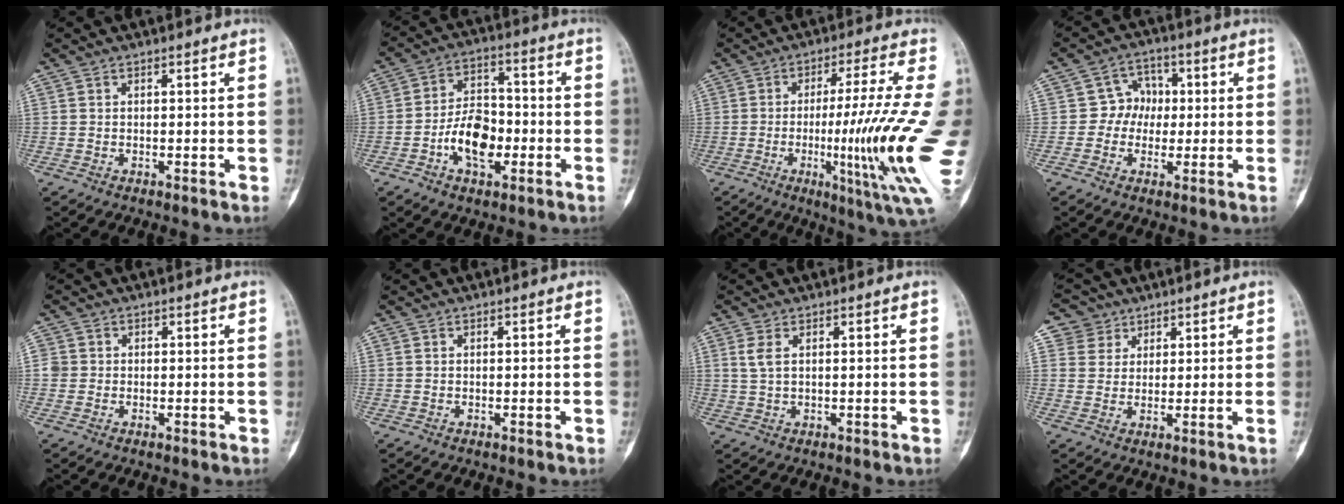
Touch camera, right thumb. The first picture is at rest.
{"total": 10.4, "force": [-3.1, 6.1, 7.8], "torque": [-0.116, 0.028, -0.058]}
{"total": 18.8, "force": [-2.1, 0.8, 18.6], "torque": [-0.293, -0.017, -0.029]}
{"total": 5.9, "force": [0.1, 5.5, 2.2], "torque": [0.008, 0.016, -0.009]}
{"total": 1.8, "force": [-0.1, 1.8, 0.4], "torque": [0.010, 0.007, -0.005]}
{"total": 0.0}
{"total": 2.7, "force": [1.0, 1.4, 2.2], "torque": [-0.050, 0.005, 0.023]}
{"total": 4.7, "force": [2.6, 3.8, -0.5], "torque": [0.032, -0.011, 0.044]}